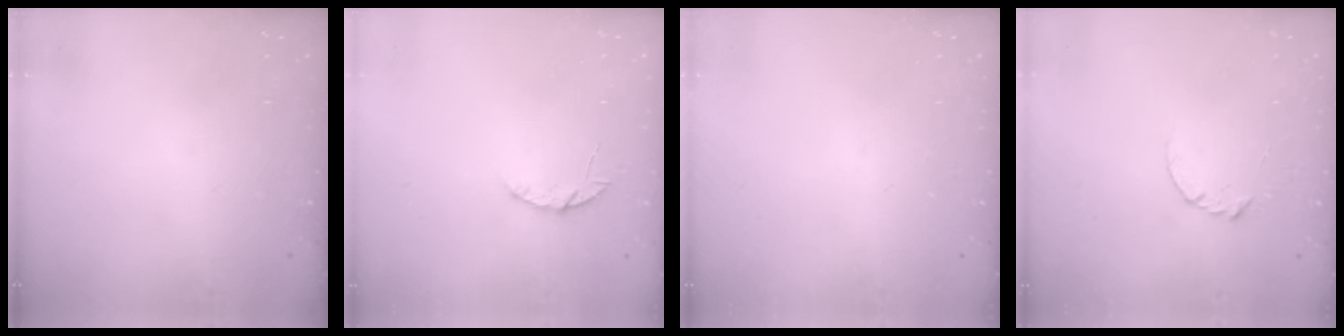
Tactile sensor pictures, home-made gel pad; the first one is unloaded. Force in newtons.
{"total": 3.8, "press": 3.8, "slide": 0.5}
{"total": 0.0}
{"total": 3.2, "press": 3.2, "slide": 0.3}